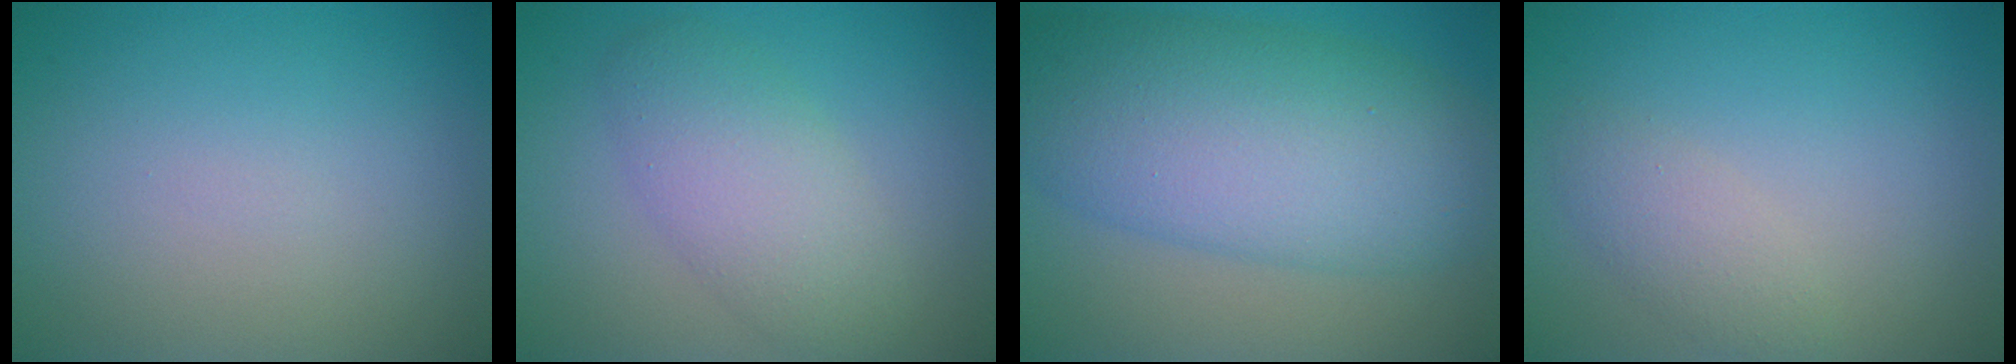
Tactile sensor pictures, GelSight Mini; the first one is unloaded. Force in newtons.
{"total": 4.4, "press": 4.4, "slide": 0.4}
{"total": 10.5, "press": 10.5, "slide": 0.2}
{"total": 2.0, "press": 2.0, "slide": 0.1}